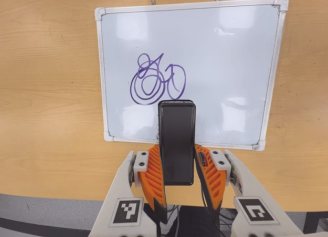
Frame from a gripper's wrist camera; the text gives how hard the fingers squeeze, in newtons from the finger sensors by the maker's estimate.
{"total": 4.0, "left": 2.6, "right": 5.3}